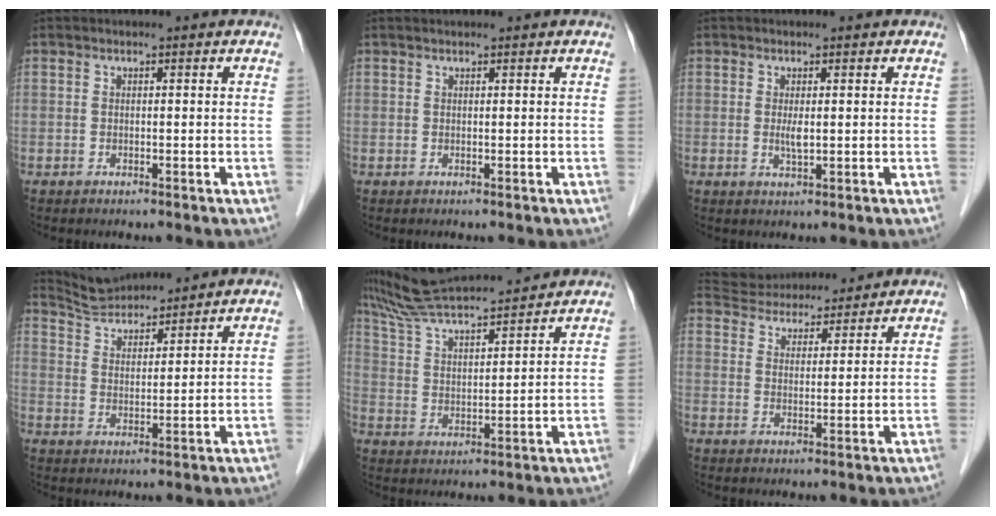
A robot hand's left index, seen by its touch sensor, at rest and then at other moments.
{"total": 0.6, "force": [0.6, 0.0, 0.2], "torque": [-0.008, 0.010, 0.013]}
{"total": 1.5, "force": [0.1, 0.3, 1.5], "torque": [-0.033, -0.004, 0.005]}
{"total": 7.9, "force": [7.8, 0.6, 1.1], "torque": [-0.032, 0.020, 0.148]}
{"total": 15.0, "force": [14.0, 0.6, 5.4], "torque": [-0.109, 0.021, 0.235]}
{"total": 12.0, "force": [11.3, 2.8, 2.9], "torque": [-0.050, 0.028, 0.179]}